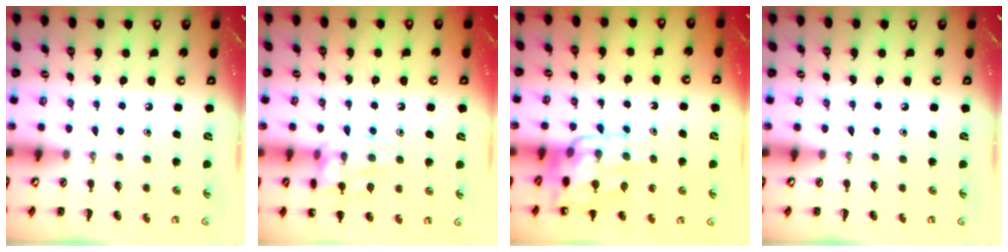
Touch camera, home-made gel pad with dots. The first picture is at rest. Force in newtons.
{"total": 12.7, "press": 12.7, "slide": 0.7}
{"total": 12.0, "press": 11.7, "slide": 2.2}
{"total": 0.0}